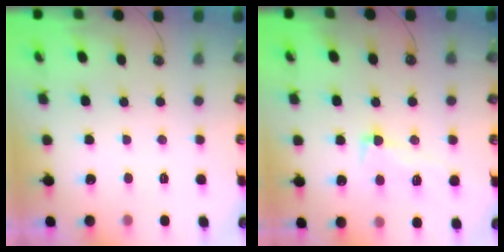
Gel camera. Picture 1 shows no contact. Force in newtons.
{"total": 6.4, "press": 6.2, "slide": 1.7}